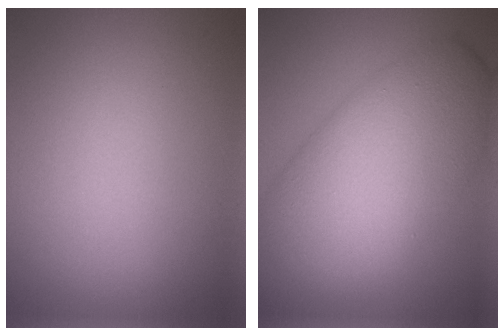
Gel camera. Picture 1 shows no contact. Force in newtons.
{"total": 11.4, "press": 11.4, "slide": 0.3}